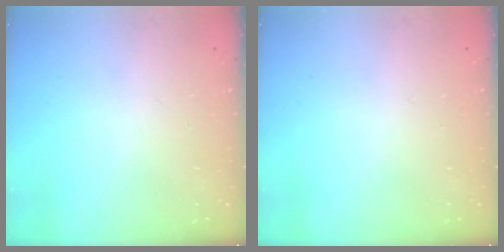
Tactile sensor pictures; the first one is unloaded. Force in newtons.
{"total": 0.0}